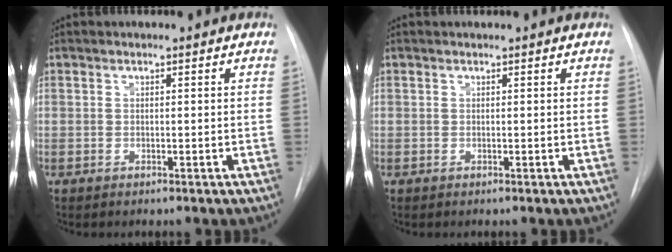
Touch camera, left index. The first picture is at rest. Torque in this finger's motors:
{"motor_torque": [-0.01, 0.01, 0.00, 0.00]}